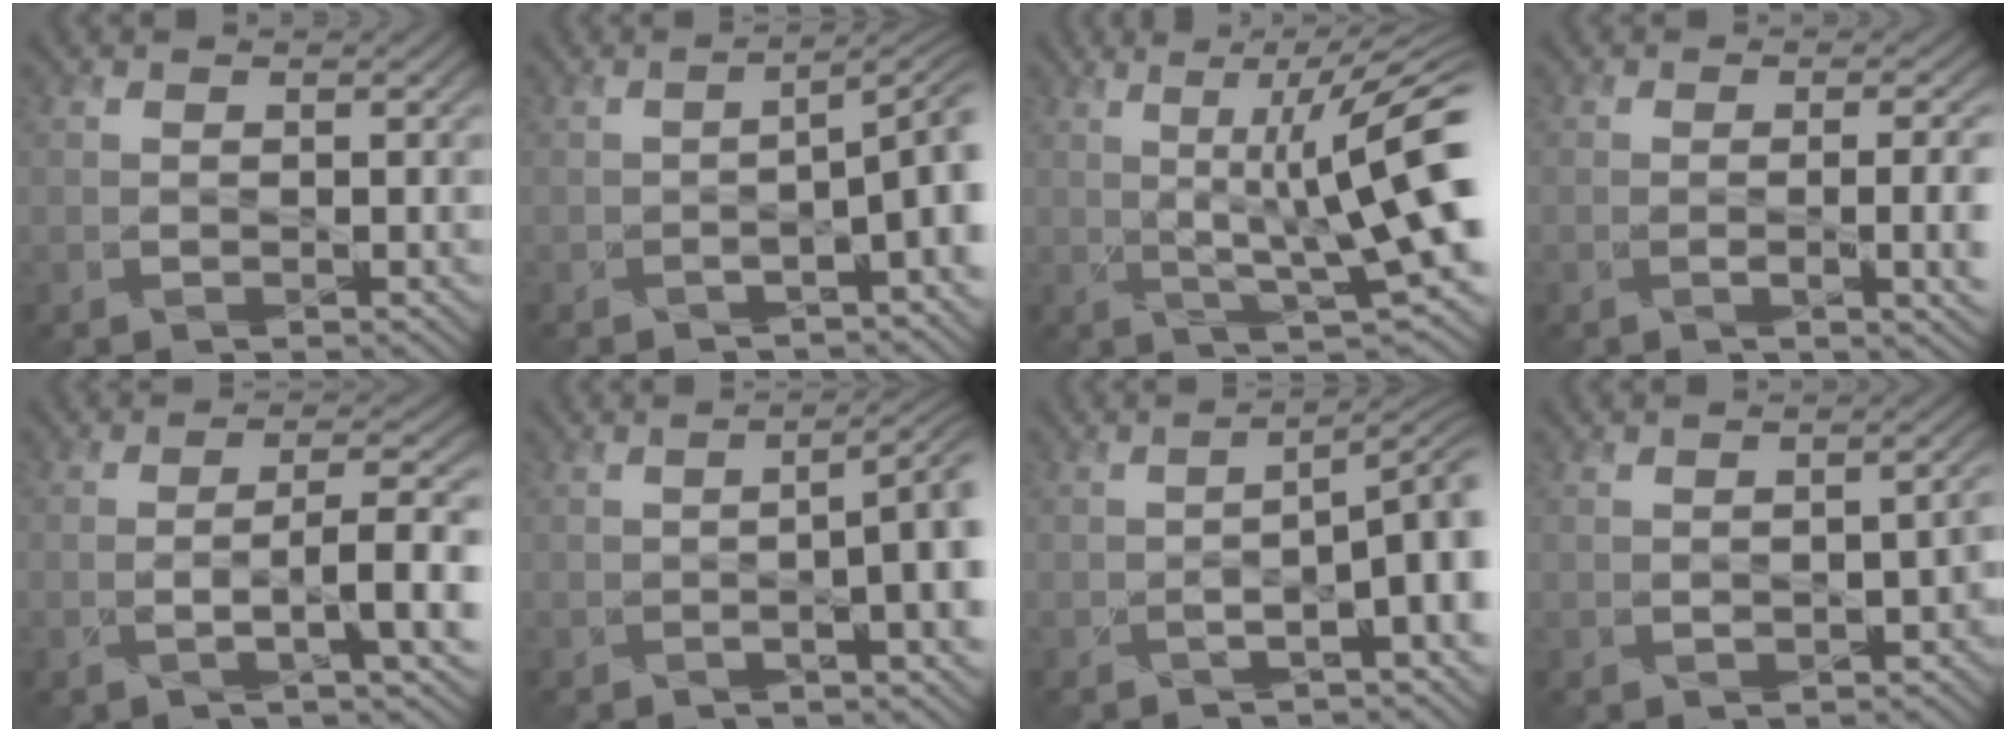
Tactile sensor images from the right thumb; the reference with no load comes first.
{"total": 6.0, "force": [-1.3, 1.1, 5.8], "torque": [-0.079, 0.005, -0.027]}
{"total": 14.7, "force": [1.9, 3.0, 14.2], "torque": [-0.203, 0.018, 0.041]}
{"total": 5.4, "force": [-0.8, 1.5, 5.1], "torque": [-0.065, -0.001, -0.010]}
{"total": 6.0, "force": [-1.5, 0.8, 5.7], "torque": [-0.092, 0.009, -0.034]}
{"total": 9.0, "force": [-0.7, 2.6, 8.6], "torque": [-0.095, 0.005, -0.021]}
{"total": 6.8, "force": [-1.6, 1.2, 6.5], "torque": [-0.096, 0.003, -0.030]}
{"total": 2.9, "force": [-1.0, 1.5, 2.3], "torque": [-0.025, -0.002, -0.008]}